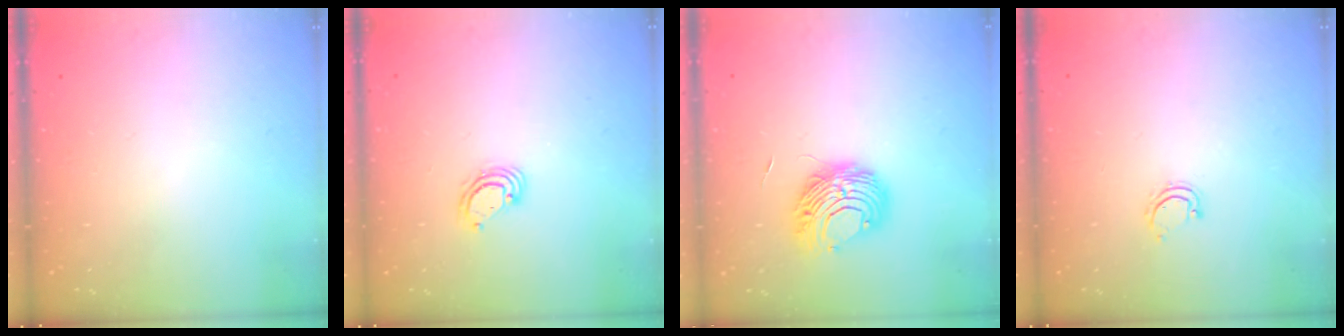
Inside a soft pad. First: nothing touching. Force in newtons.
{"total": 3.9, "press": 3.9, "slide": 0.1}
{"total": 9.2, "press": 9.2, "slide": 0.5}
{"total": 3.0, "press": 3.0, "slide": 0.2}